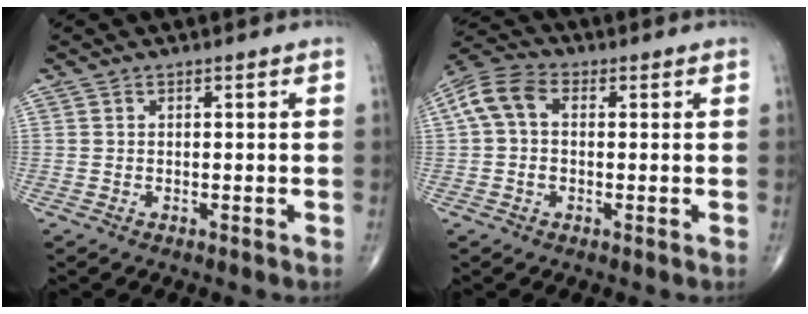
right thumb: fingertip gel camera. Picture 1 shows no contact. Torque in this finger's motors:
{"motor_torque": [-0.27, 0.39, 0.38, -0.21, 0.03]}